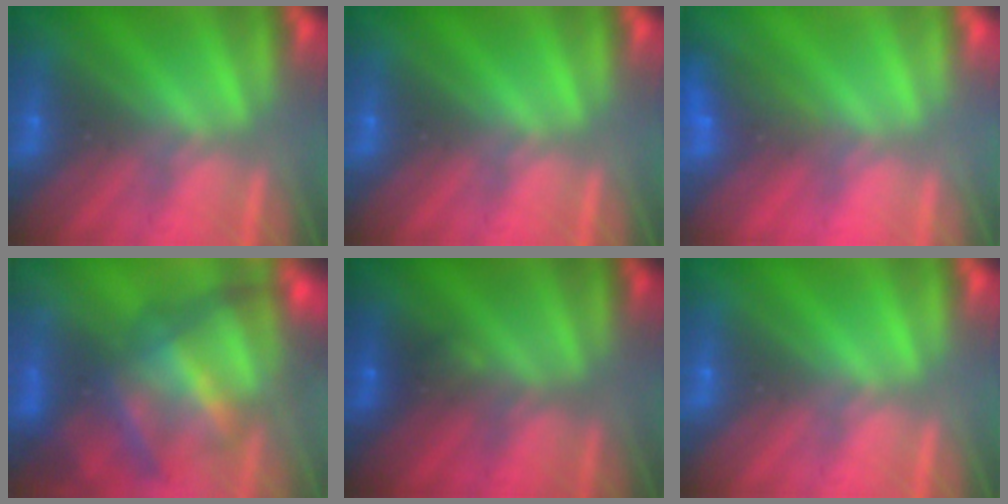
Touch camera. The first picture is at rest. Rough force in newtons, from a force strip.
{"total": 0.0}
{"total": 3.8}
{"total": 7.6}
{"total": 1.8}
{"total": 0.0}